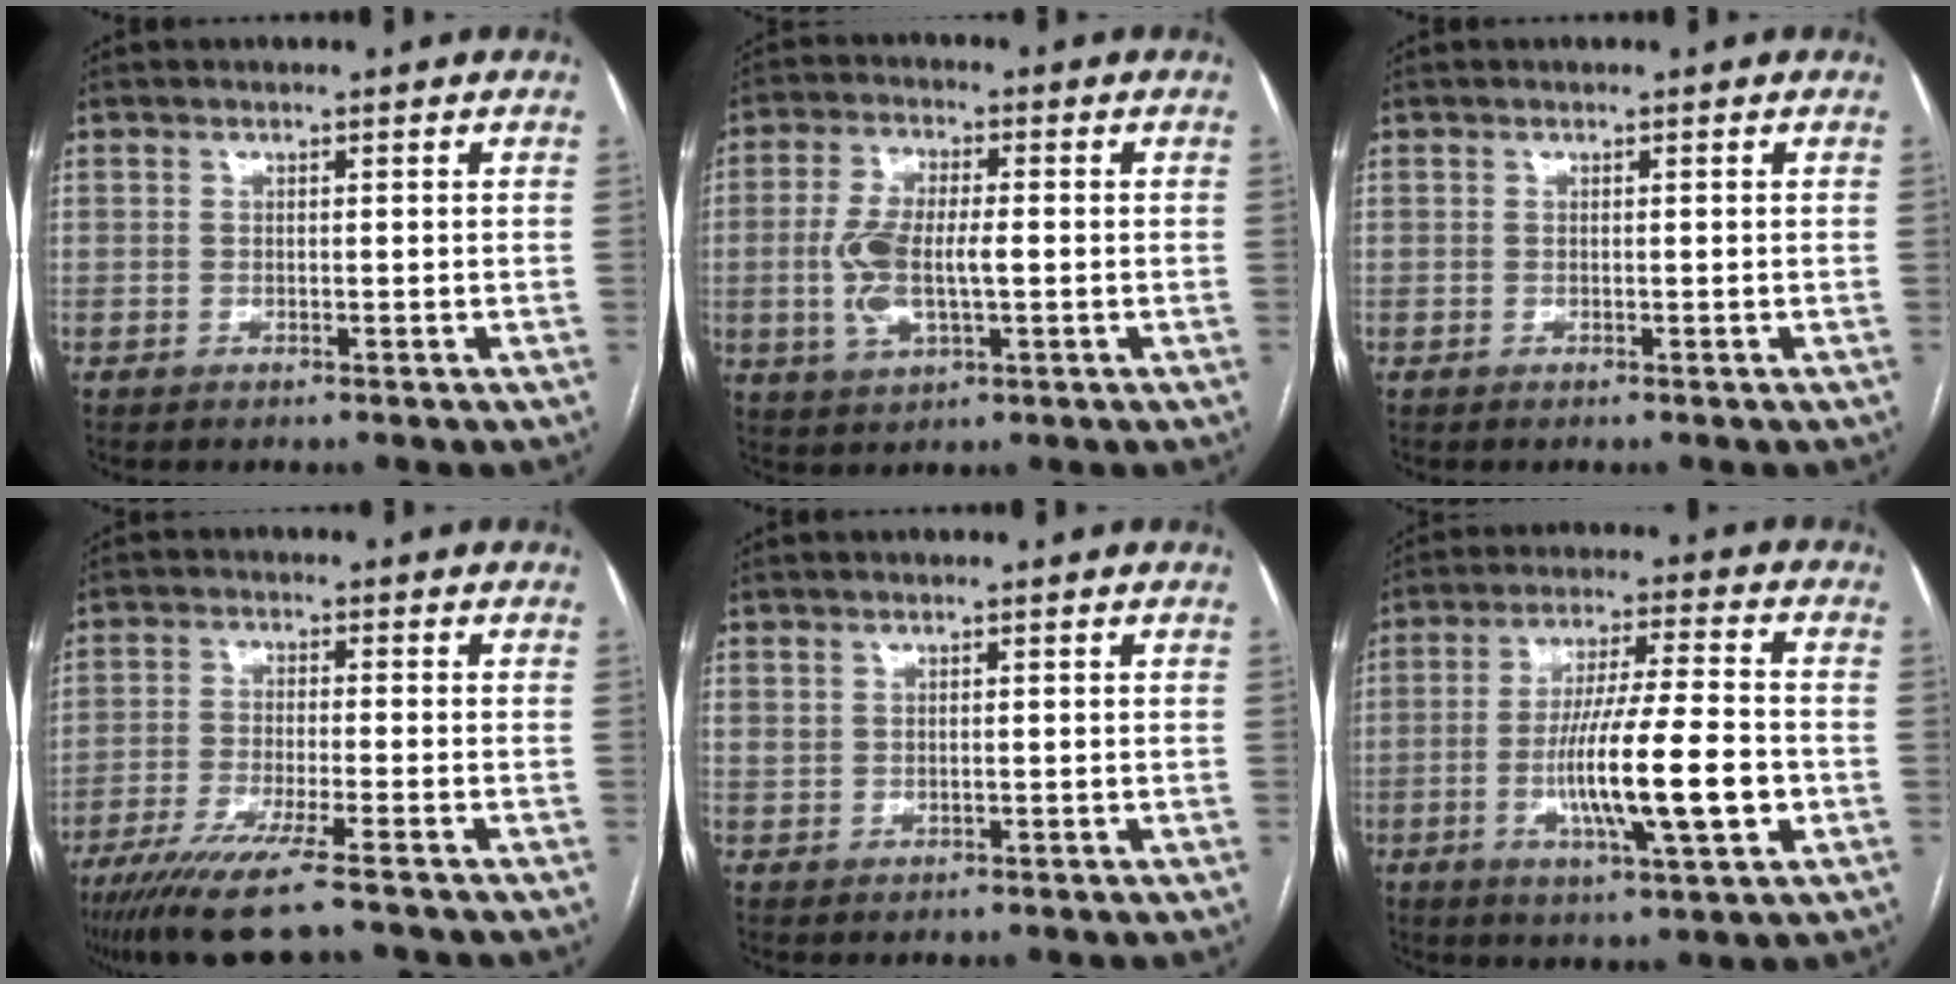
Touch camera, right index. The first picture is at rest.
{"total": 8.5, "force": [-0.8, 3.3, 7.9], "torque": [-0.170, 0.009, -0.010]}
{"total": 0.0}
{"total": 11.6, "force": [-8.5, 0.3, 7.8], "torque": [-0.128, -0.031, -0.139]}
{"total": 0.9, "force": [0.5, 0.7, 0.3], "torque": [-0.004, 0.009, 0.012]}
{"total": 14.0, "force": [-3.3, 1.1, 13.6], "torque": [-0.240, -0.007, -0.056]}